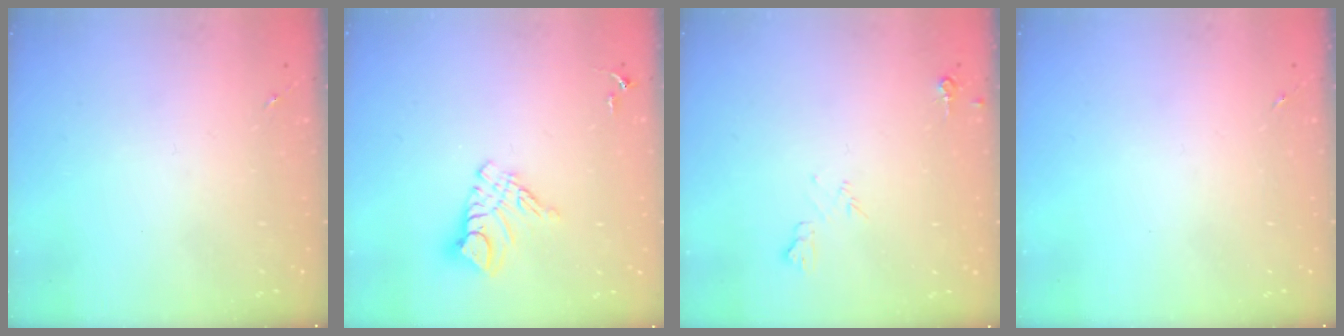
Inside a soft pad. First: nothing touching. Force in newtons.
{"total": 10.3, "press": 10.3, "slide": 0.9}
{"total": 6.4, "press": 6.3, "slide": 1.2}
{"total": 0.0}